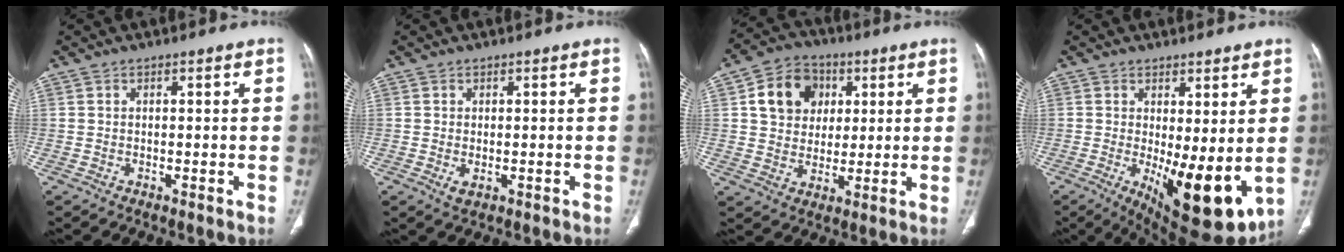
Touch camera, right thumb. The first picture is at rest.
{"total": 1.7, "force": [-0.3, 1.0, 1.3], "torque": [-0.023, -0.004, 0.000]}
{"total": 11.5, "force": [3.4, 9.5, 5.6], "torque": [-0.065, -0.003, 0.054]}
{"total": 13.2, "force": [-1.3, 4.9, 12.2], "torque": [-0.172, -0.033, -0.002]}